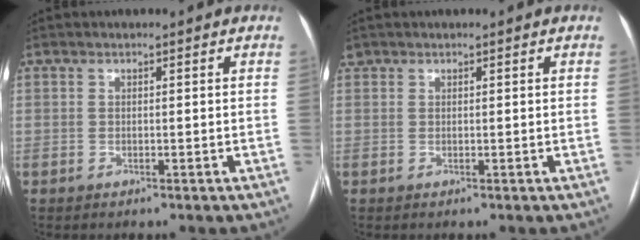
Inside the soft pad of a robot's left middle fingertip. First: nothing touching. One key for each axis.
{"total": 0.6, "fx": 0.5, "fy": 0.4, "fz": 0.0, "tx": -0.001, "ty": 0.009, "tz": 0.008}